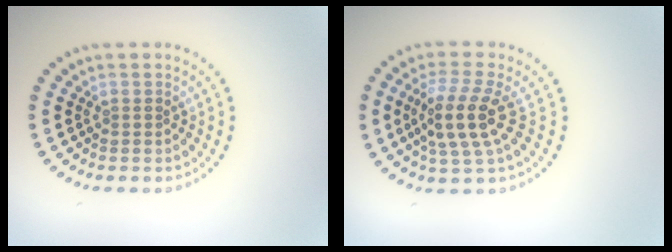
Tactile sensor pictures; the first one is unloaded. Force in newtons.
{"total": 4.1, "press": 3.6, "slide": 1.9}